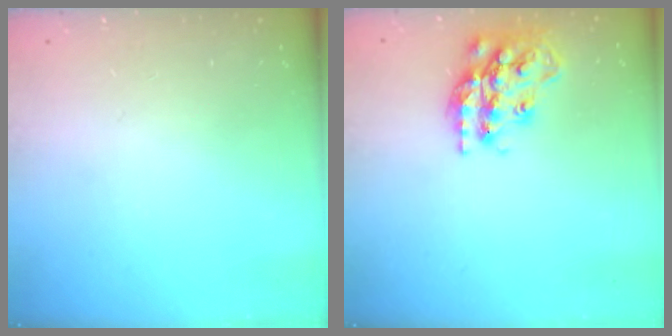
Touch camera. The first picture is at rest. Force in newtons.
{"total": 19.3, "press": 19.3, "slide": 1.4}